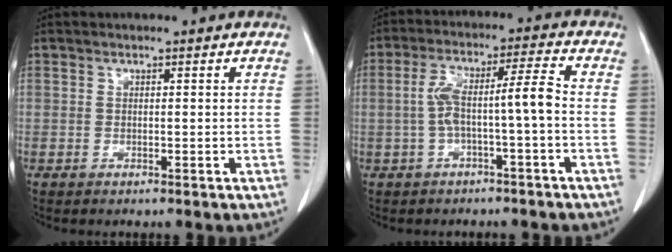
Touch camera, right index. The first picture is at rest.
{"total": 7.2, "force": [-1.3, 0.3, 7.1], "torque": [-0.138, 0.033, -0.018]}